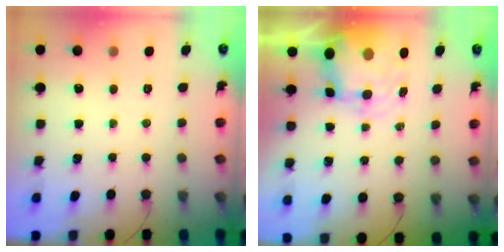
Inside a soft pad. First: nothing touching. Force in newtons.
{"total": 8.4, "press": 8.2, "slide": 2.1}